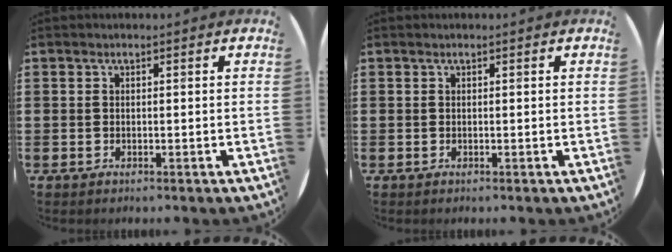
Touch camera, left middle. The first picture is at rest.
{"total": 0.0}